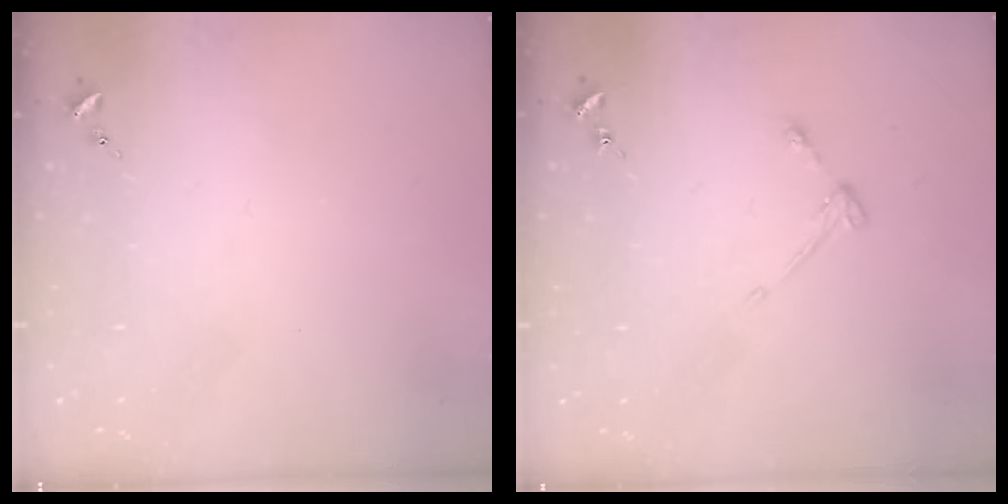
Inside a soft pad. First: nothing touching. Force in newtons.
{"total": 3.6, "press": 3.6, "slide": 0.5}